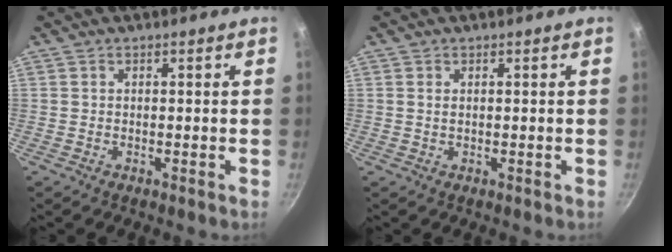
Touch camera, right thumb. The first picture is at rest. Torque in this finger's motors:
{"motor_torque": [-0.51, 0.50, 0.12, 0.61, -0.07]}